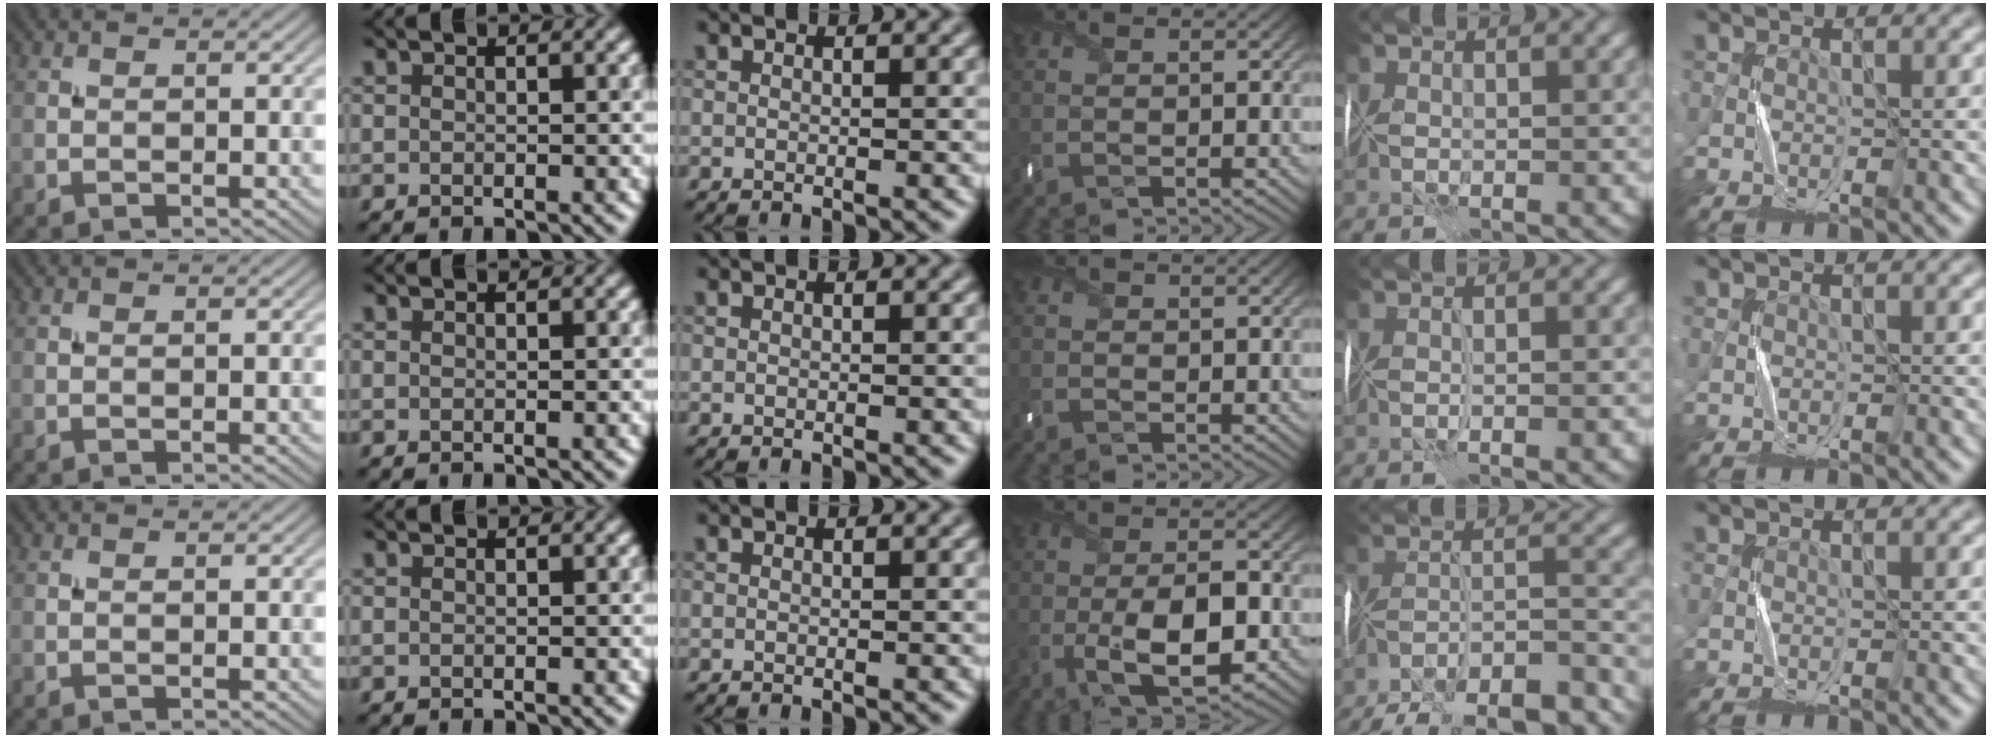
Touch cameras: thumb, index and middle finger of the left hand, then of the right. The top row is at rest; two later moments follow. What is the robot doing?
{"motion": "fold", "object": "handkerchief"}